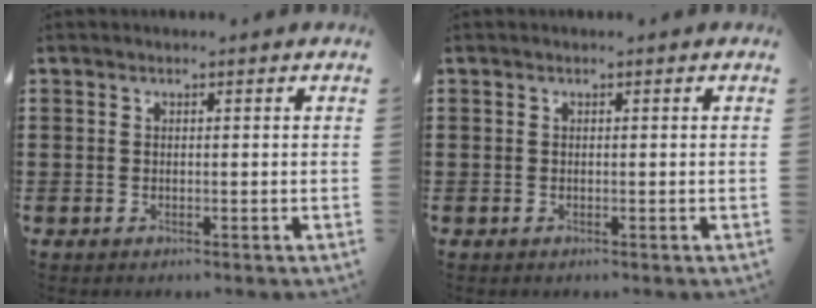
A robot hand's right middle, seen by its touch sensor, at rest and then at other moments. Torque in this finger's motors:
{"motor_torque": [-2.14, 0.00, 0.12, -0.01]}